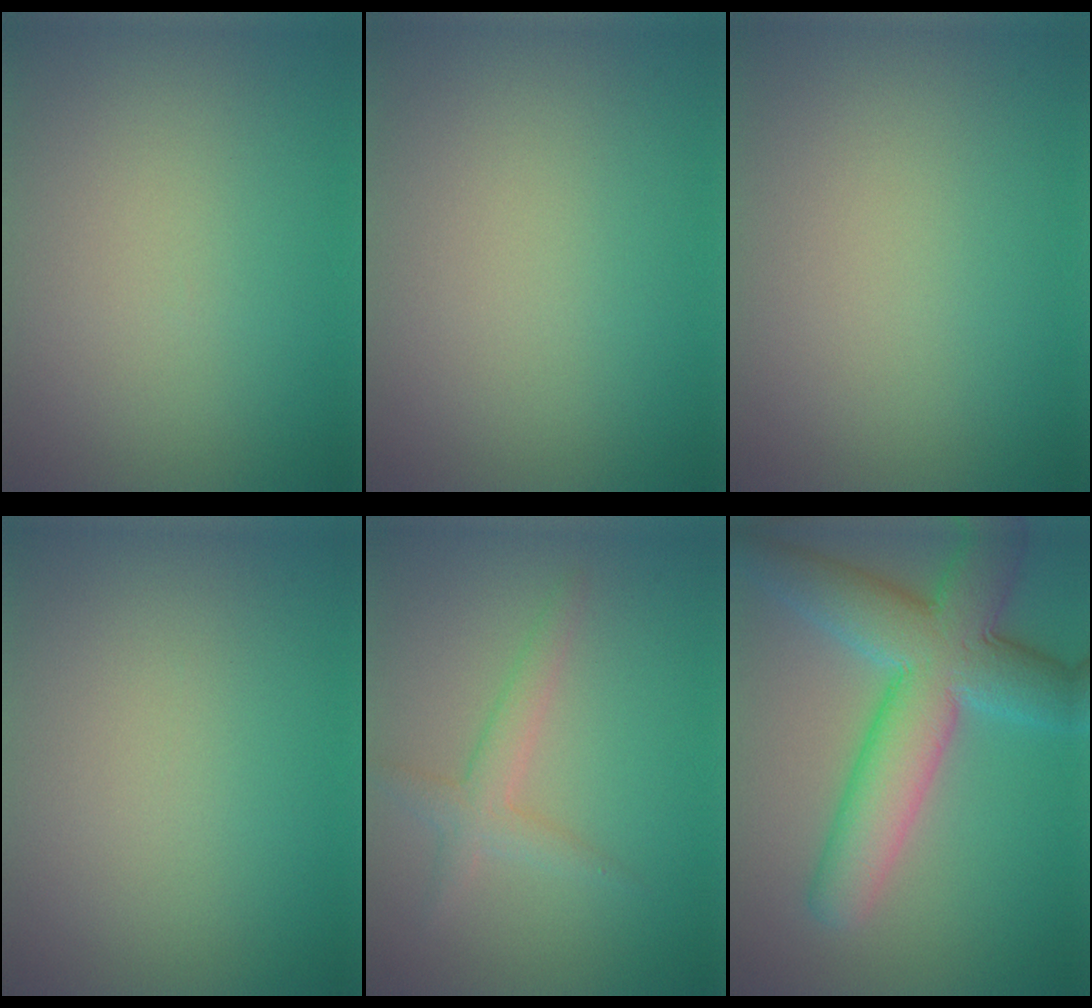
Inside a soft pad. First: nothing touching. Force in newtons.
{"total": 0.0}
{"total": 0.0}
{"total": 0.0}
{"total": 2.3, "press": 2.3, "slide": 0.1}
{"total": 9.5, "press": 9.5, "slide": 0.4}